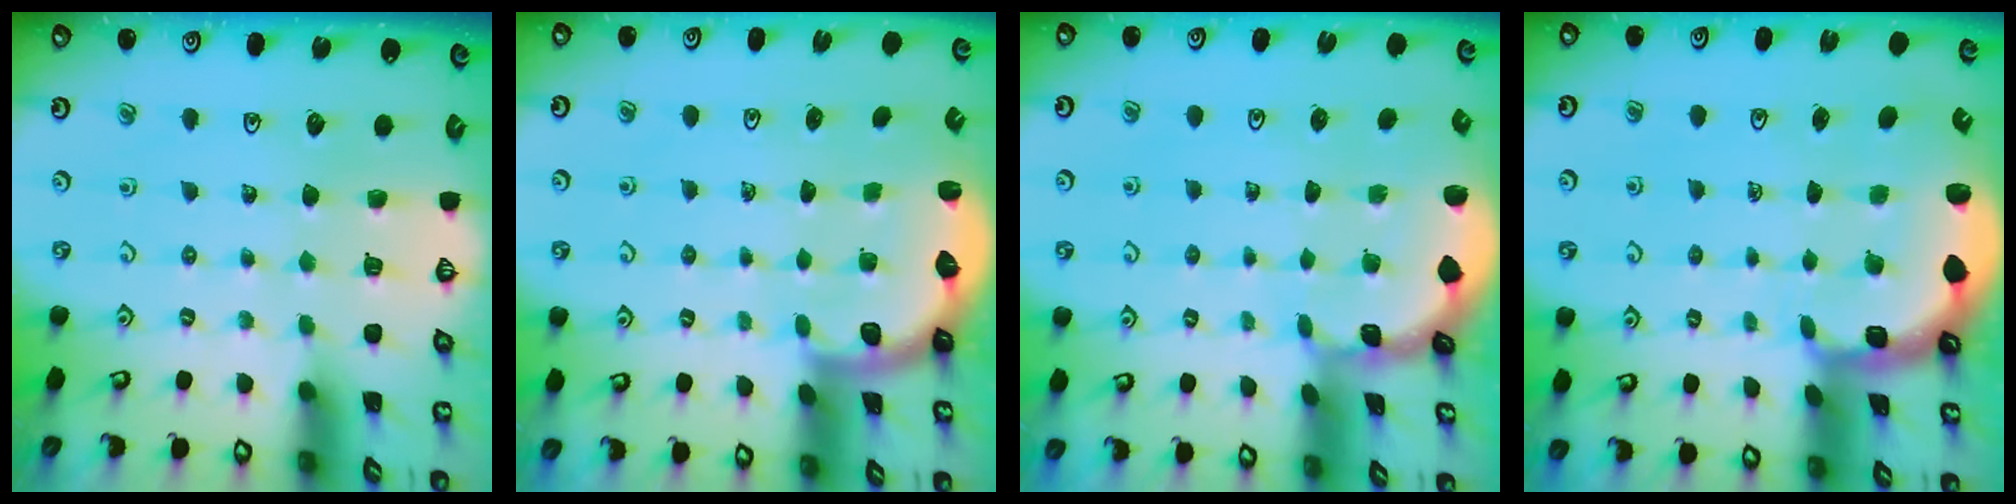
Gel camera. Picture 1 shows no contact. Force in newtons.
{"total": 2.2, "press": 2.0, "slide": 0.8}
{"total": 1.1, "press": 1.1, "slide": 0.1}
{"total": 2.1, "press": 1.9, "slide": 0.8}